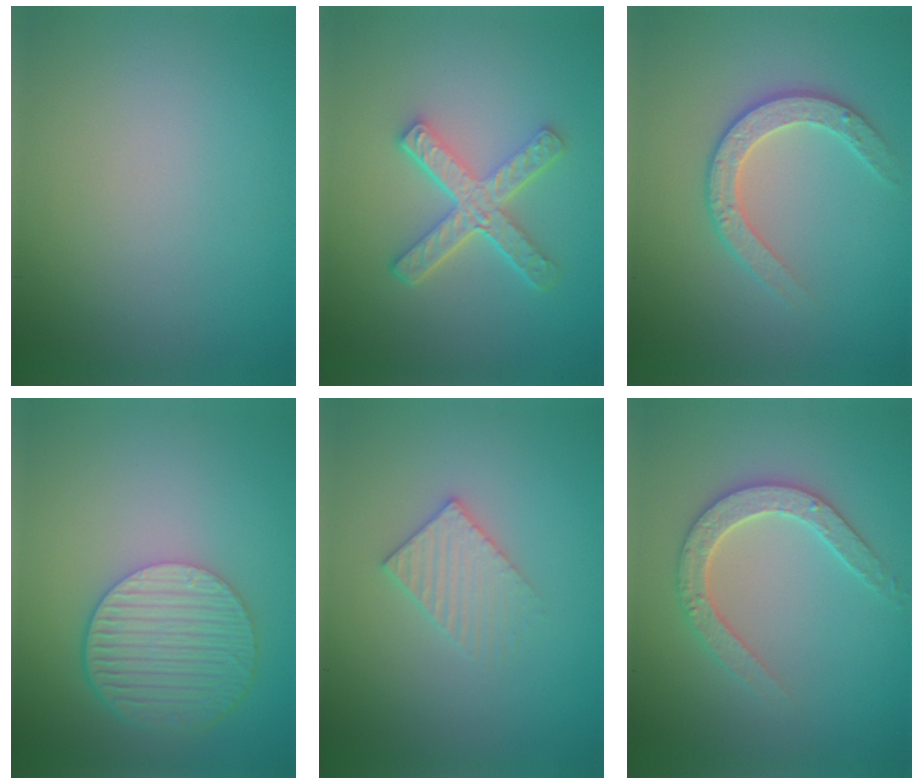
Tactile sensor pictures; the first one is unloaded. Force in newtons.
{"total": 4.9, "press": 3.5, "slide": 3.4}
{"total": 2.9, "press": 2.8, "slide": 0.8}
{"total": 6.1, "press": 4.5, "slide": 4.2}
{"total": 2.3, "press": 2.2, "slide": 0.3}
{"total": 3.0, "press": 2.9, "slide": 0.6}